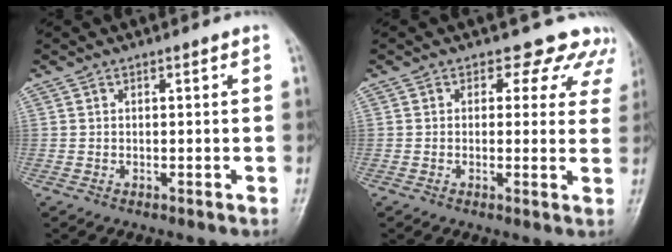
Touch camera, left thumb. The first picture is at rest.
{"total": 8.3, "force": [6.5, 5.0, 1.4], "torque": [0.040, -0.022, 0.046]}